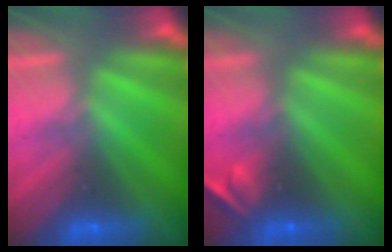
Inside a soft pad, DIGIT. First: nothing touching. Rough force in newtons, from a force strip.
{"total": 2.1}